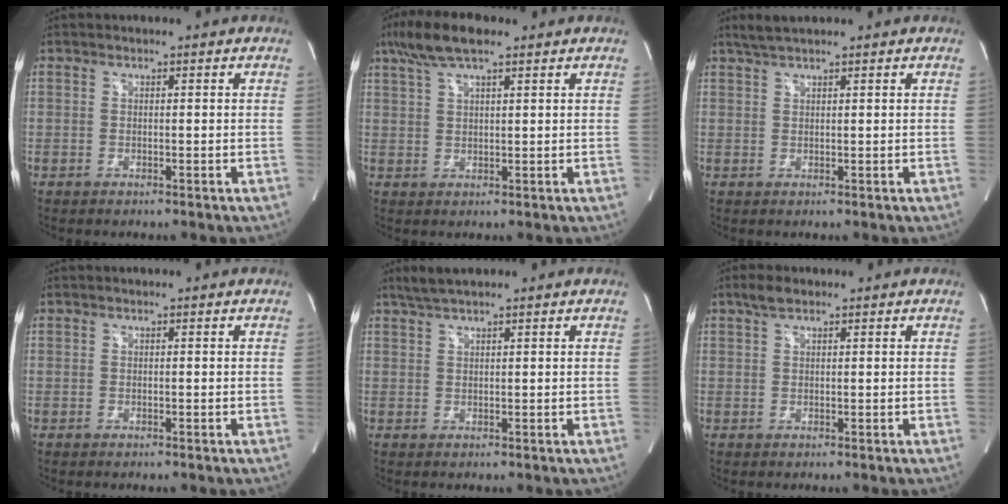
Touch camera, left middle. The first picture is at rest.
{"total": 7.8, "force": [5.4, 1.7, 5.3], "torque": [-0.116, 0.024, 0.098]}
{"total": 2.7, "force": [2.3, 0.0, 1.4], "torque": [-0.033, 0.013, 0.046]}
{"total": 0.0}
{"total": 3.4, "force": [2.8, 0.2, 1.9], "torque": [-0.042, 0.015, 0.056]}
{"total": 2.4, "force": [1.7, 0.9, 1.4], "torque": [-0.035, 0.012, 0.034]}